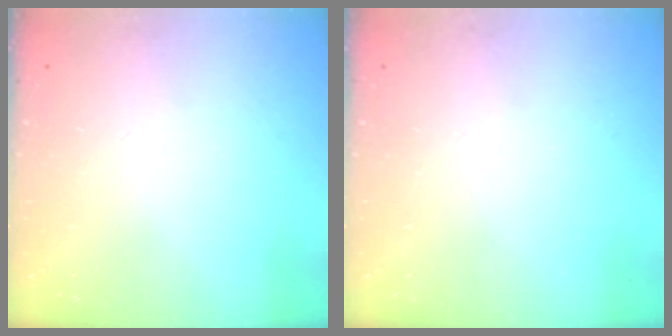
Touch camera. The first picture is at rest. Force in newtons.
{"total": 0.0}